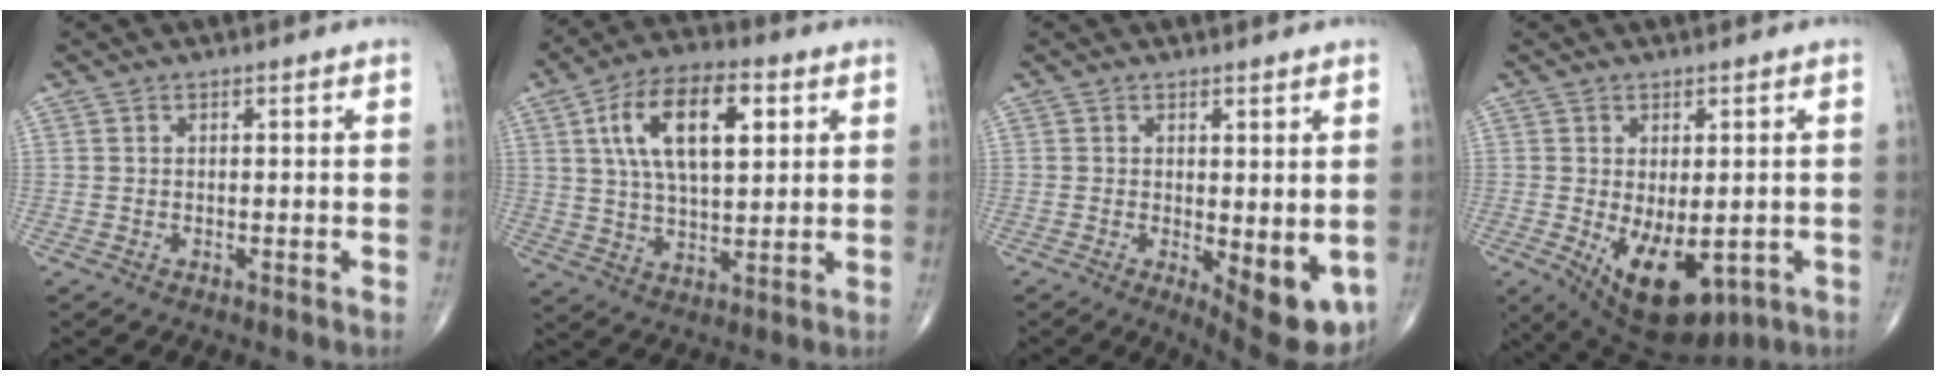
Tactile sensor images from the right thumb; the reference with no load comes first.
{"total": 16.1, "force": [5.1, 7.7, 13.2], "torque": [-0.219, 0.001, 0.088]}
{"total": 9.3, "force": [-1.7, 3.6, 8.4], "torque": [-0.099, -0.022, -0.013]}
{"total": 12.8, "force": [-3.6, 6.7, 10.4], "torque": [-0.152, -0.012, -0.031]}